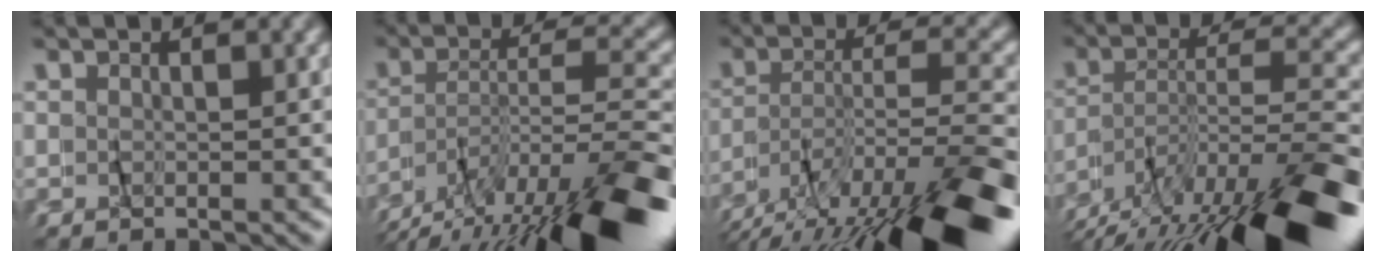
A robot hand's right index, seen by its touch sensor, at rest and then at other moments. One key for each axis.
{"total": 8.9, "fx": -6.2, "fy": 1.2, "fz": 6.3, "tx": -0.109, "ty": -0.004, "tz": -0.101}
{"total": 10.0, "fx": -6.2, "fy": 2.6, "fz": 7.5, "tx": -0.130, "ty": -0.016, "tz": -0.092}
{"total": 10.8, "fx": -7.2, "fy": 2.6, "fz": 7.6, "tx": -0.129, "ty": -0.013, "tz": -0.111}